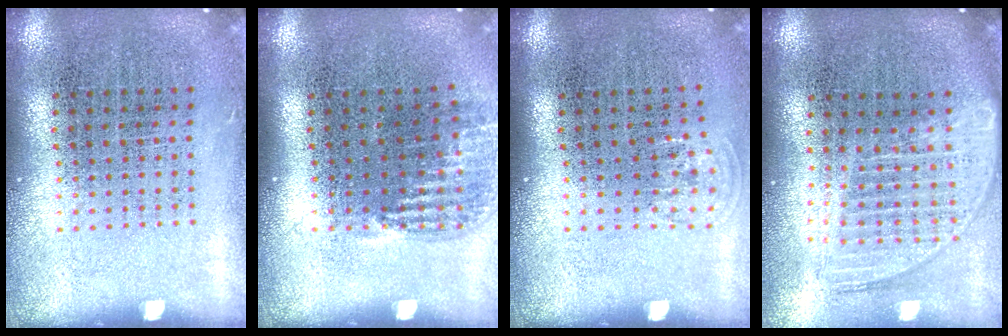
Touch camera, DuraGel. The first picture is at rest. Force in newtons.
{"total": 1.1, "press": 1.0, "slide": 0.4}
{"total": 0.7, "press": 0.5, "slide": 0.4}
{"total": 1.8, "press": 1.5, "slide": 0.9}